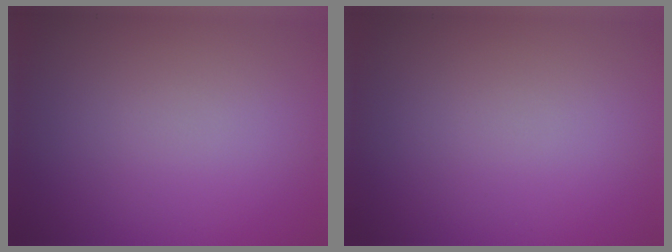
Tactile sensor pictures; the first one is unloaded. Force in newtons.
{"total": 0.0}